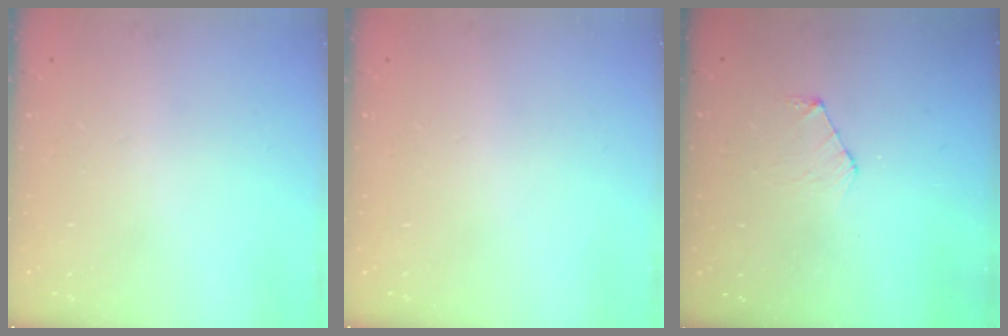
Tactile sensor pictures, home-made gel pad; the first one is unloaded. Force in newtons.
{"total": 0.0}
{"total": 4.8, "press": 4.8, "slide": 0.5}